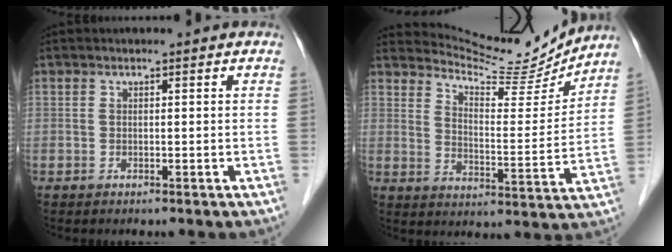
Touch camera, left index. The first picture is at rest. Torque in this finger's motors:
{"motor_torque": [0.23, -0.36, -0.31, -0.02]}